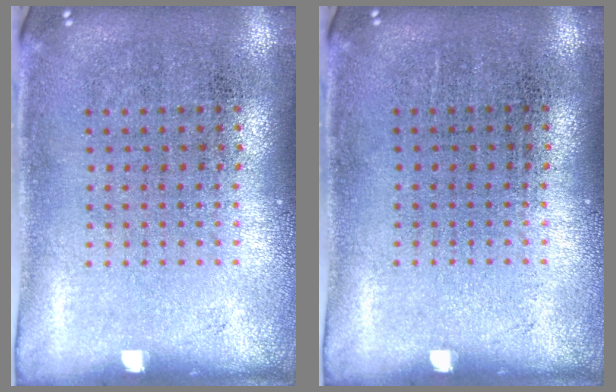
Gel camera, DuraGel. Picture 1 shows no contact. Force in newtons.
{"total": 0.0}